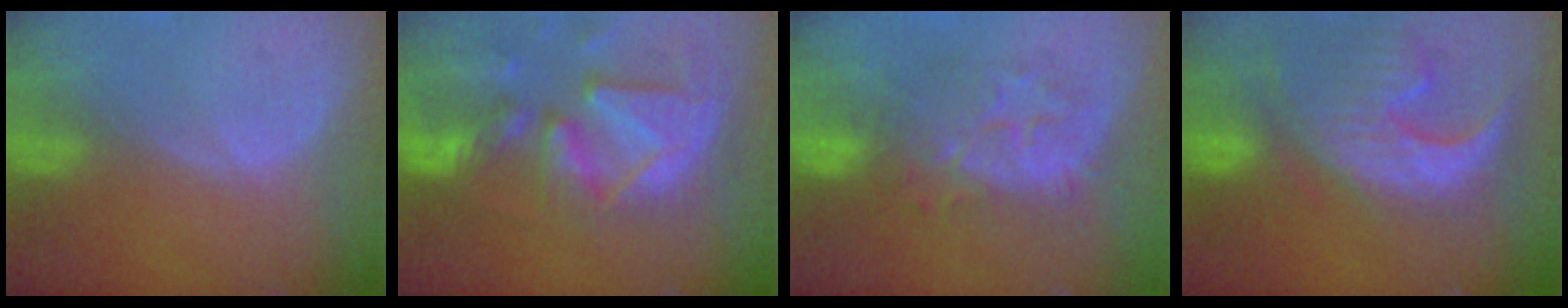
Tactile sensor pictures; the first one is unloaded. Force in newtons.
{"total": 13.1, "press": 11.4, "slide": 6.6}
{"total": 8.0, "press": 8.0, "slide": 0.9}
{"total": 13.6, "press": 11.5, "slide": 7.2}